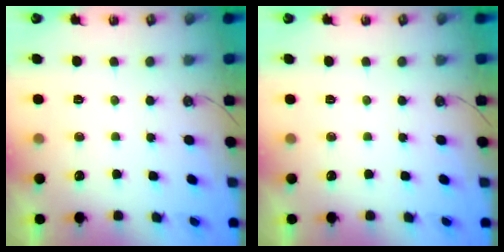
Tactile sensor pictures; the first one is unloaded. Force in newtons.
{"total": 0.0}